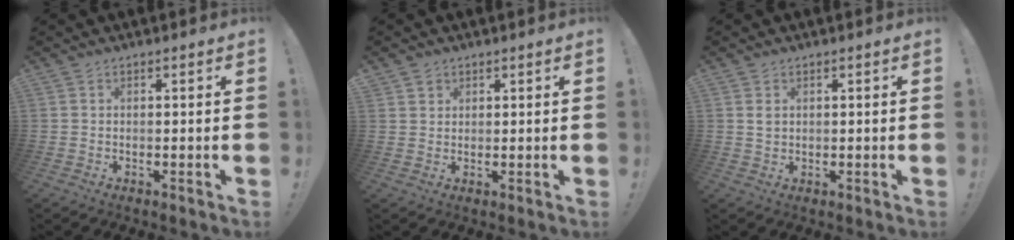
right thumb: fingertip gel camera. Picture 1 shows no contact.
{"total": 2.2, "force": [1.4, 1.6, 0.2], "torque": [0.004, -0.009, 0.025]}
{"total": 1.7, "force": [0.8, 1.1, 0.9], "torque": [-0.012, 0.001, 0.013]}